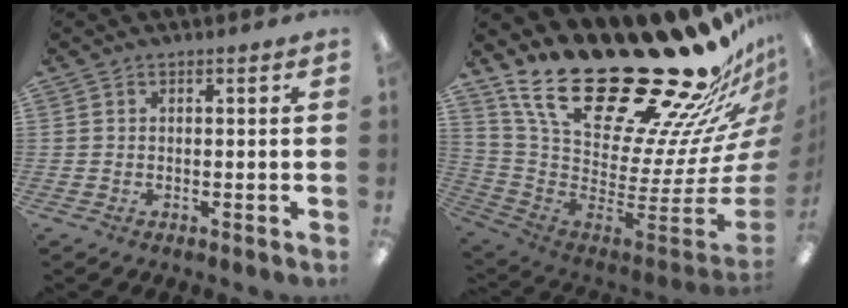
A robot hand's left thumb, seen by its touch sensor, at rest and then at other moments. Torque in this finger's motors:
{"motor_torque": [3.87, 1.14, 1.60, -1.17, 0.40]}